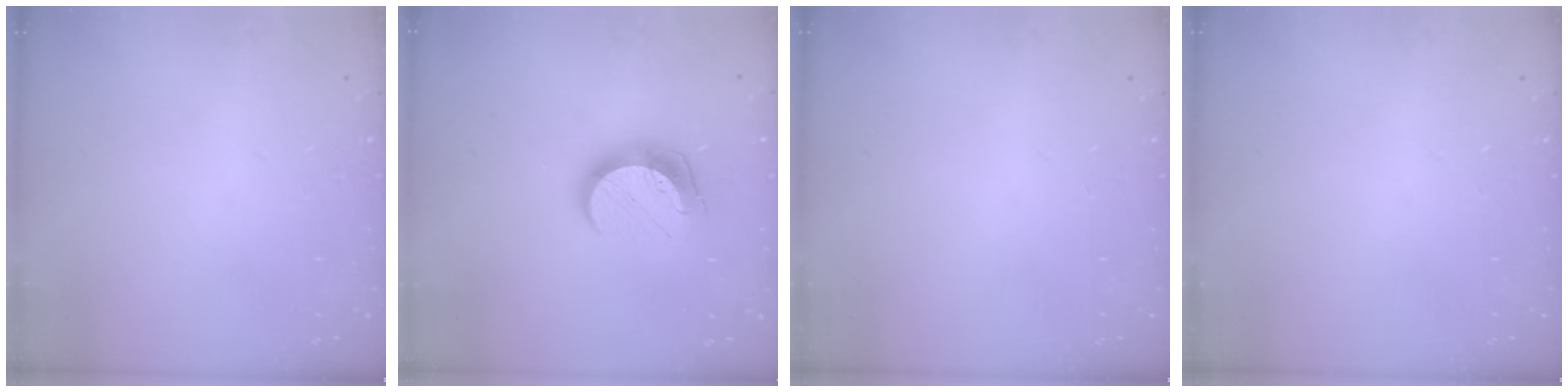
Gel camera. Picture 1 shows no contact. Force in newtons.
{"total": 11.1, "press": 11.1, "slide": 0.7}
{"total": 0.0}
{"total": 0.0}